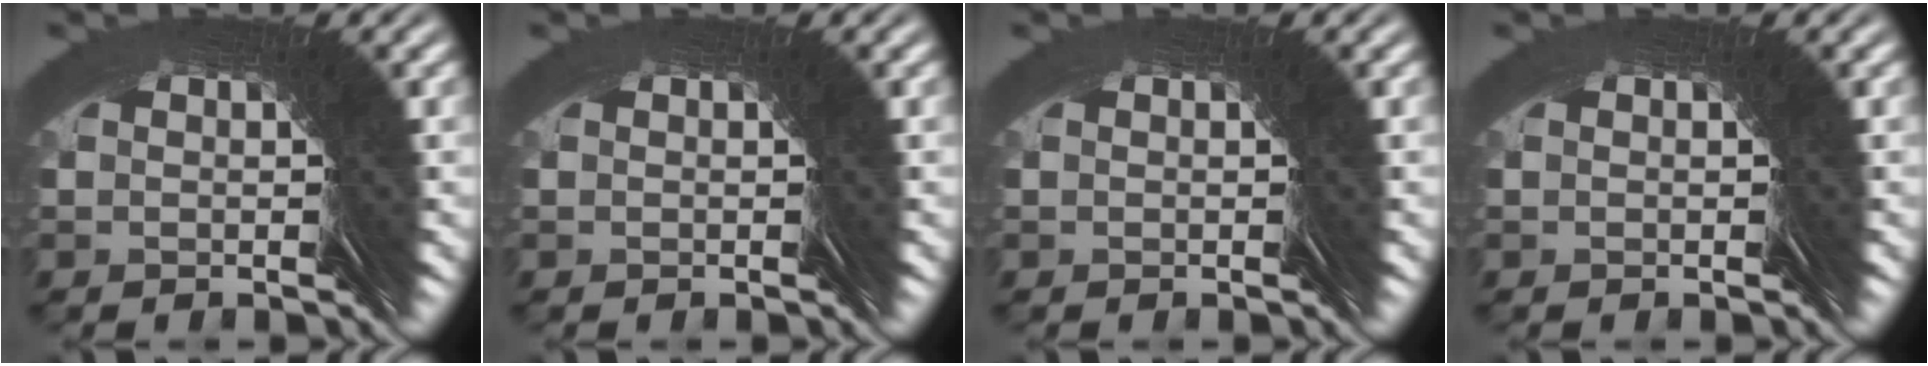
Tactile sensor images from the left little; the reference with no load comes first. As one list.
[{"total": 0.0}, {"total": 0.0}, {"total": 0.0}]